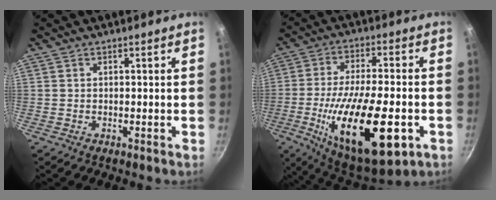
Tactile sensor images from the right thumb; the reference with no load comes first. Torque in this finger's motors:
{"motor_torque": [0.25, 1.57, 2.35, -0.42, 0.47]}